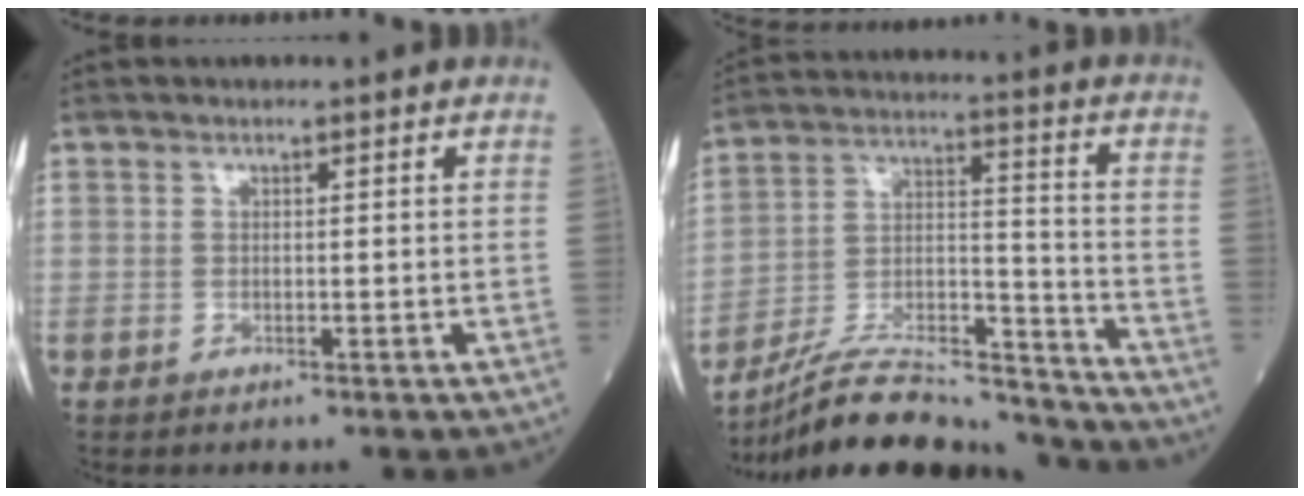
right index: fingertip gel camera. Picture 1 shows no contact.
{"total": 19.7, "force": [-18.7, 2.7, 5.5], "torque": [-0.117, 0.023, -0.309]}